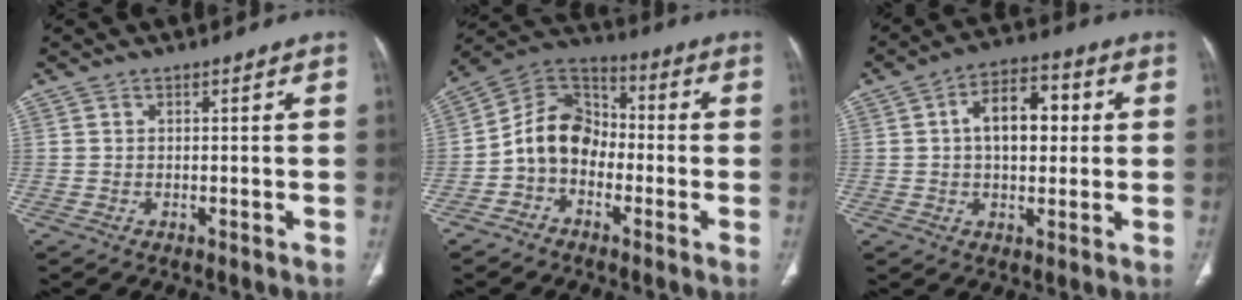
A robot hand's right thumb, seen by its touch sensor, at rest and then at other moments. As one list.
[{"total": 10.9, "force": [-2.6, 8.5, 6.2], "torque": [-0.093, 0.050, -0.063]}, {"total": 11.0, "force": [1.6, 6.5, 8.8], "torque": [-0.114, 0.021, 0.021]}]